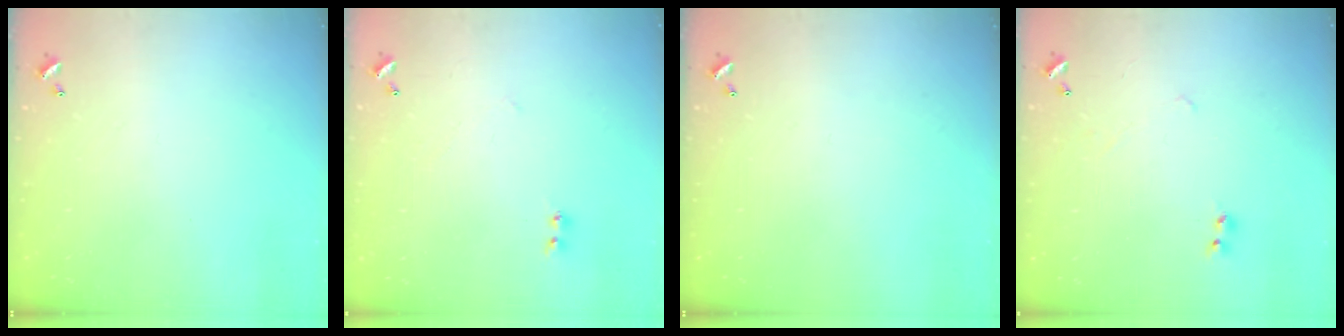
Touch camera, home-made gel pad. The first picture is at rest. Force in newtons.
{"total": 2.9, "press": 2.9, "slide": 0.4}
{"total": 0.0}
{"total": 2.3, "press": 2.3, "slide": 0.2}